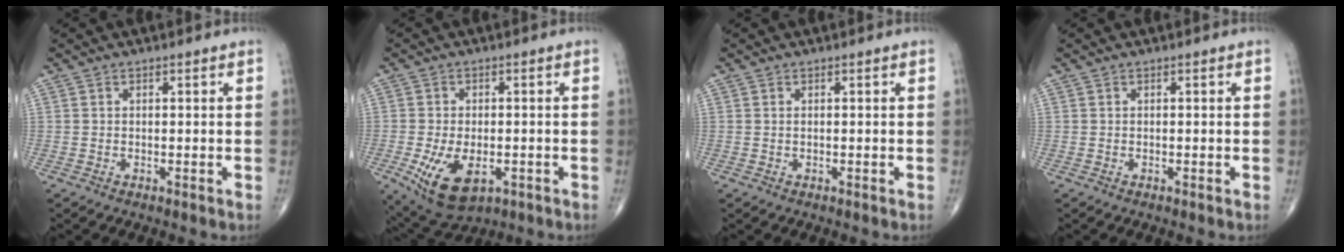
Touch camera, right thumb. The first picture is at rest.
{"total": 10.3, "force": [-3.4, 5.6, 7.9], "torque": [-0.136, -0.003, -0.043]}
{"total": 0.0}
{"total": 0.0}